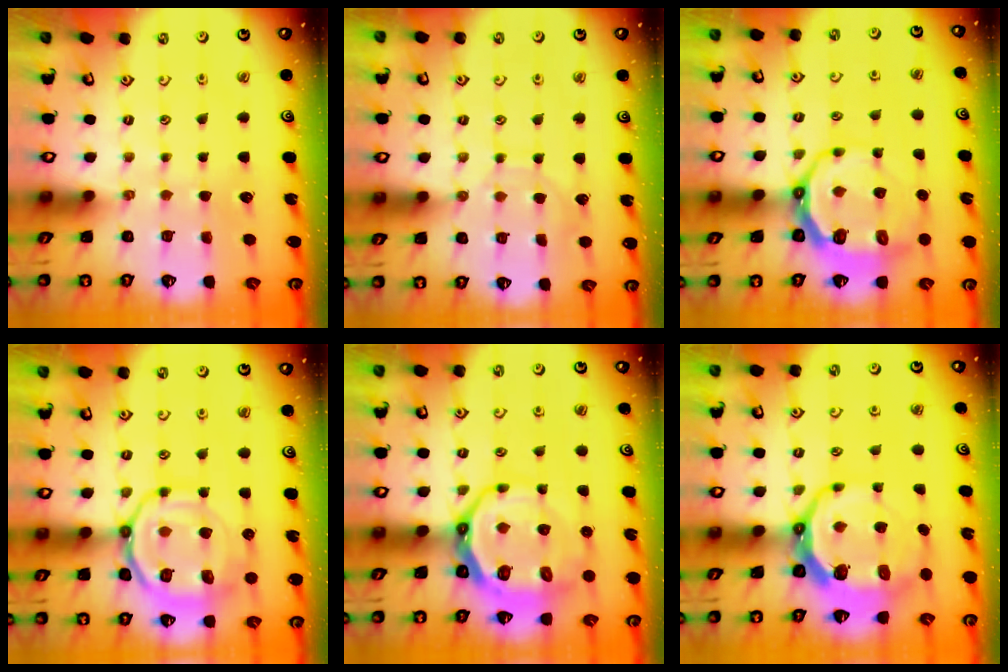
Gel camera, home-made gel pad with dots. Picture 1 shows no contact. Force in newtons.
{"total": 4.6, "press": 4.6, "slide": 0.4}
{"total": 9.7, "press": 8.8, "slide": 4.1}
{"total": 15.3, "press": 15.3, "slide": 1.4}
{"total": 15.2, "press": 14.7, "slide": 3.8}
{"total": 12.3, "press": 11.3, "slide": 4.8}